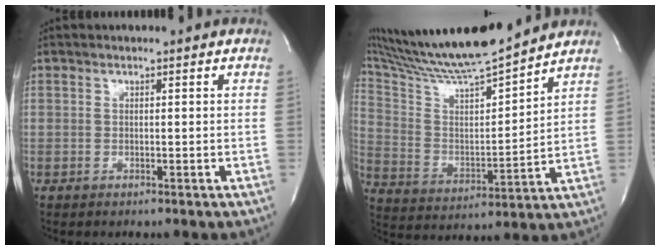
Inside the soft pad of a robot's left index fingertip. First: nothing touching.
{"total": 18.4, "force": [16.8, 0.5, 7.5], "torque": [-0.145, -0.003, 0.298]}